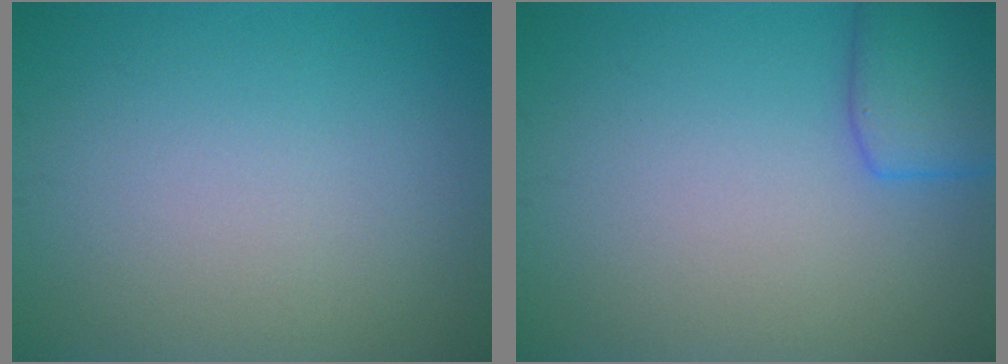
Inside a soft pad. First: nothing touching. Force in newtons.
{"total": 3.9, "press": 3.8, "slide": 0.3}